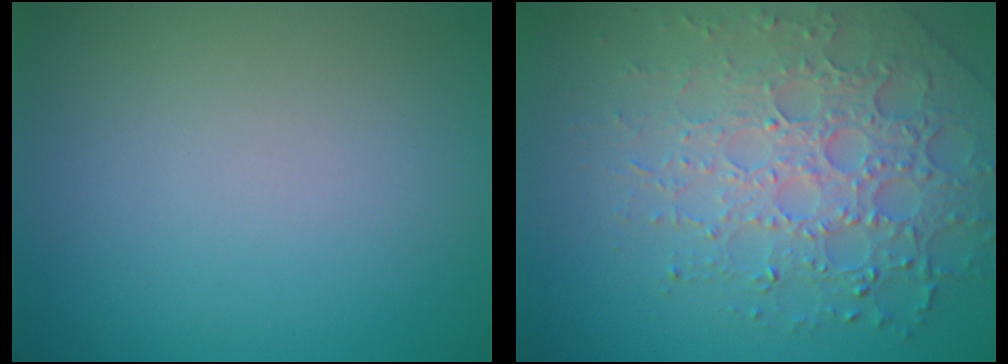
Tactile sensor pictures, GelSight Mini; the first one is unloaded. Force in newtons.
{"total": 6.5, "press": 4.9, "slide": 4.2}